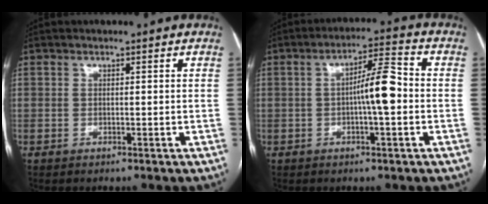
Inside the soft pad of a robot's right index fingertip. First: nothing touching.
{"total": 7.1, "force": [-0.6, 0.8, 7.0], "torque": [-0.119, 0.017, -0.014]}